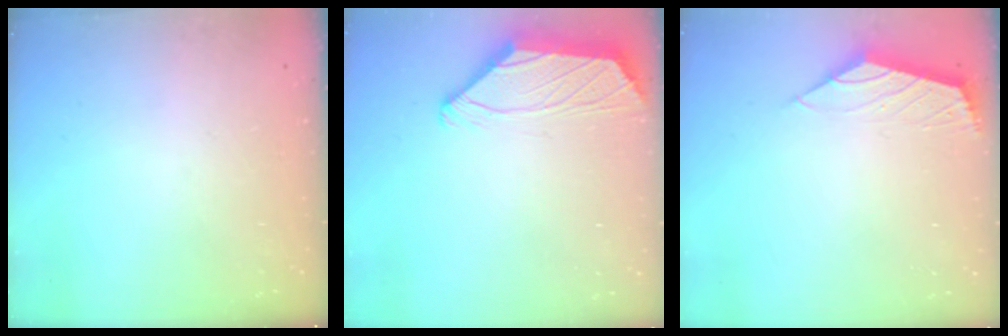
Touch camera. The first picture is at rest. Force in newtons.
{"total": 1.8, "press": 1.6, "slide": 0.8}
{"total": 2.1, "press": 2.0, "slide": 0.7}